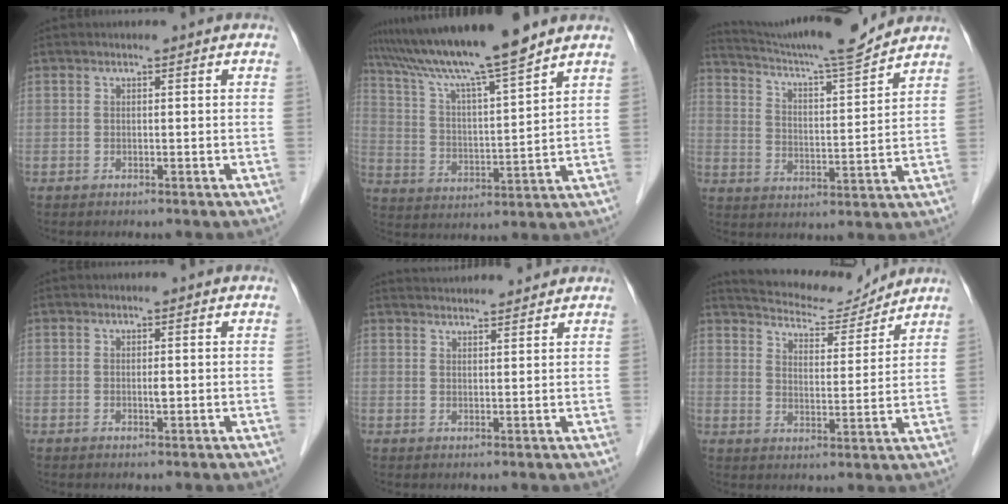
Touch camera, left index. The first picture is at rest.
{"total": 14.4, "force": [12.2, -1.1, 7.6], "torque": [-0.141, 0.006, 0.214]}
{"total": 15.5, "force": [14.6, -1.1, 5.1], "torque": [-0.098, -0.019, 0.227]}
{"total": 0.7, "force": [0.0, 0.1, 0.7], "torque": [-0.014, -0.003, 0.000]}
{"total": 9.2, "force": [8.8, 0.8, 2.6], "torque": [-0.041, 0.025, 0.125]}
{"total": 11.1, "force": [10.7, 1.8, 2.4], "torque": [-0.043, 0.001, 0.165]}